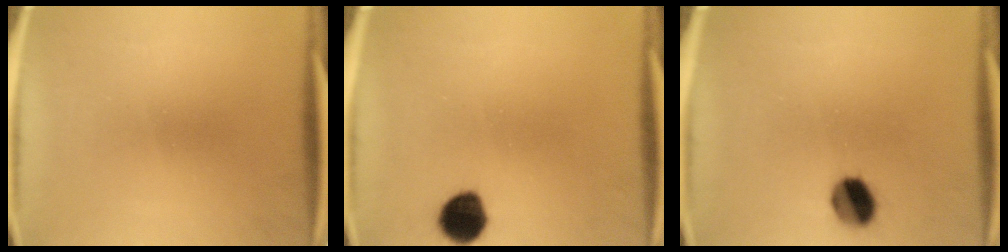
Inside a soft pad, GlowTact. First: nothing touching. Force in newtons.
{"total": 7.8}
{"total": 7.4}